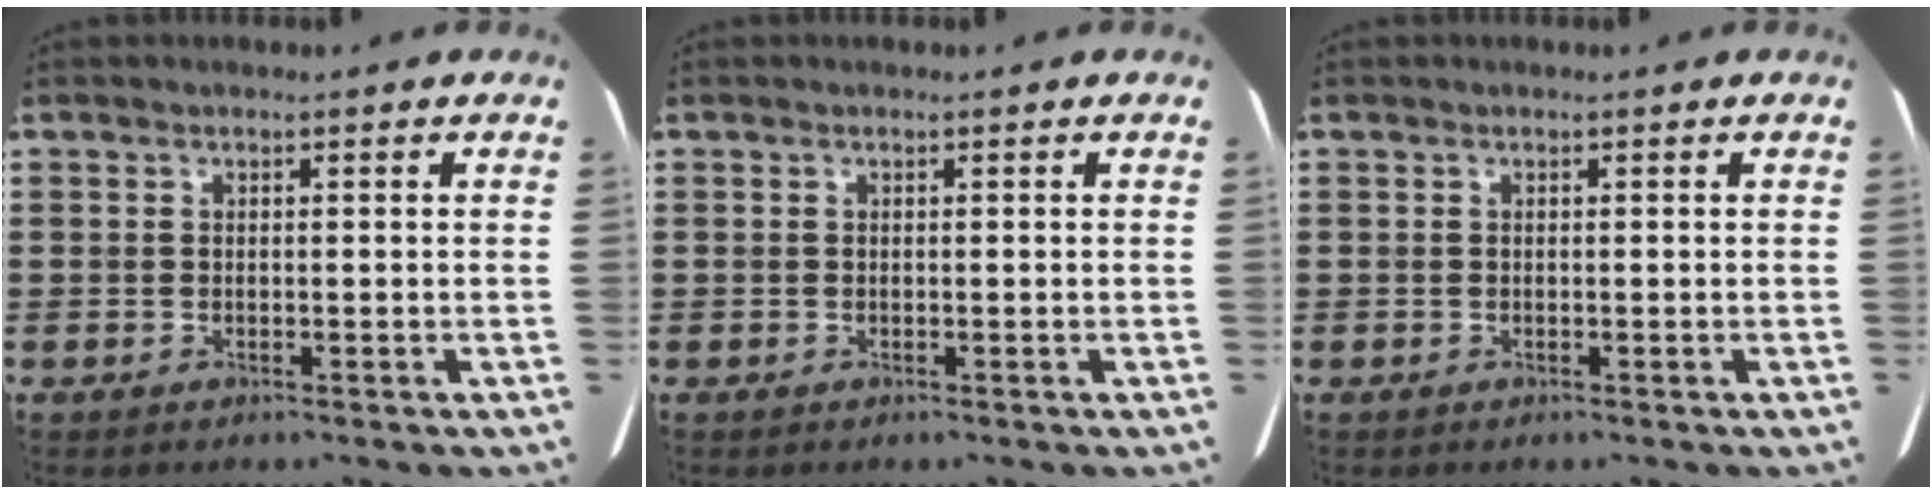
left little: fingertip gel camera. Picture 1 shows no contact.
{"total": 0.0}
{"total": 0.0}